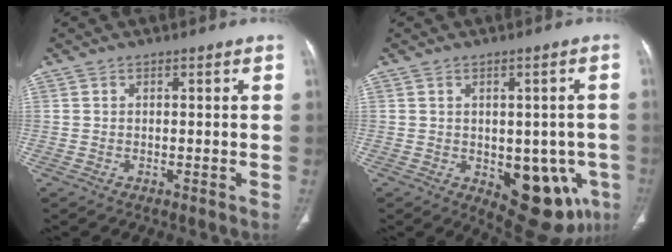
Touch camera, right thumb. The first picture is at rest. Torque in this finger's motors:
{"motor_torque": [2.67, 2.34, 1.13, -0.74, 0.11]}